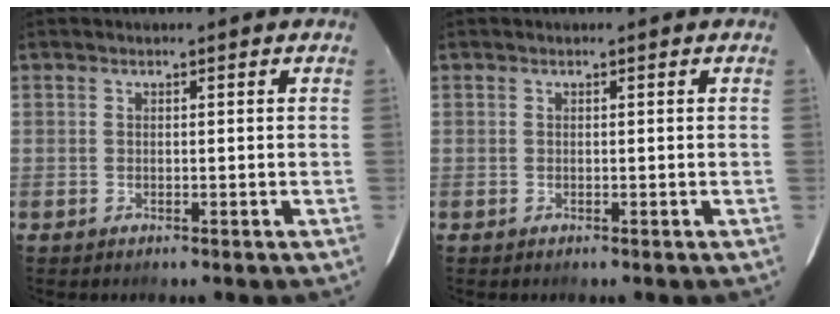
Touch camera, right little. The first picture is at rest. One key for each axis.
{"total": 0.0}